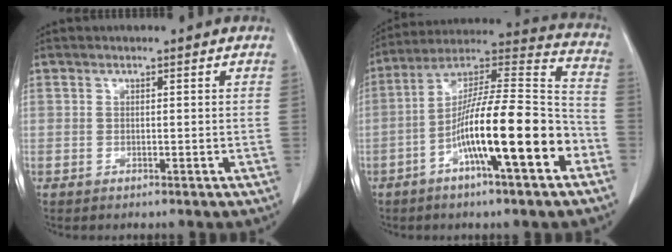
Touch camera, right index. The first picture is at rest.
{"total": 19.4, "force": [-7.1, 2.2, 17.9], "torque": [-0.304, 0.006, -0.122]}